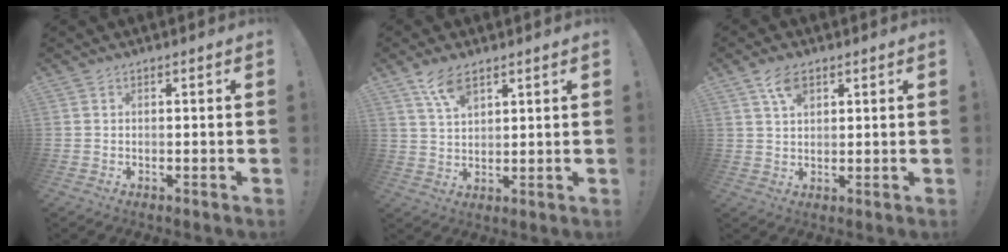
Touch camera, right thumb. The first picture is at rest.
{"total": 7.2, "force": [4.8, 3.0, 4.5], "torque": [-0.085, -0.020, 0.090]}
{"total": 5.6, "force": [3.1, 2.9, 3.6], "torque": [-0.058, -0.012, 0.055]}